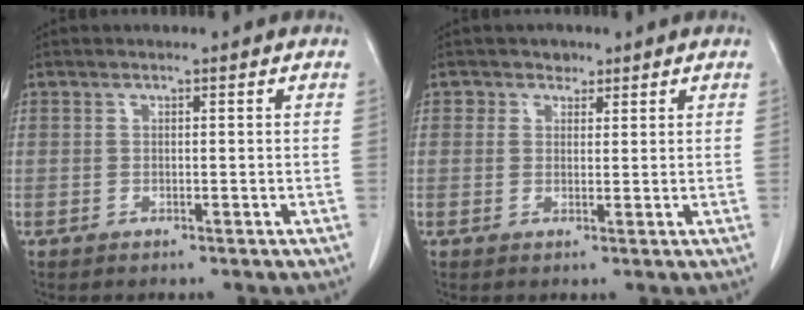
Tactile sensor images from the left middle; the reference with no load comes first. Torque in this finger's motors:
{"motor_torque": [-0.31, -0.02, -0.09, -0.01]}